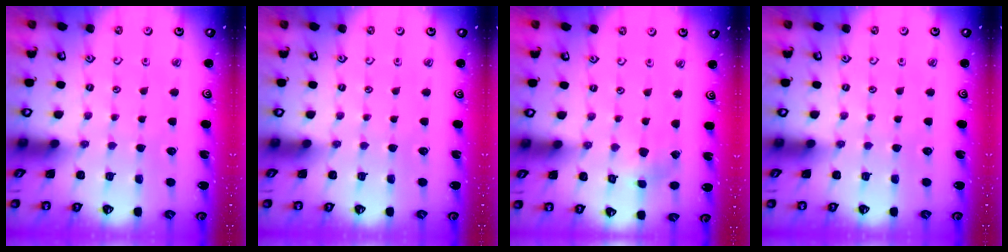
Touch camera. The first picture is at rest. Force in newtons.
{"total": 0.0}
{"total": 2.3, "press": 2.3, "slide": 0.3}
{"total": 0.0}